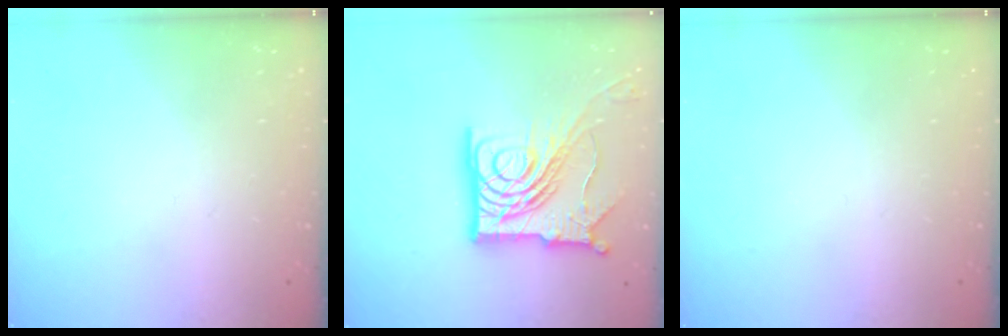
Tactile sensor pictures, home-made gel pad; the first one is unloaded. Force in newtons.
{"total": 21.5, "press": 21.4, "slide": 2.4}
{"total": 0.0}